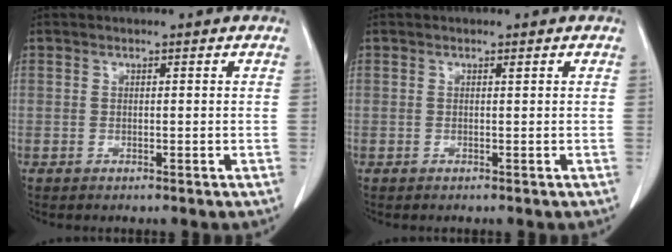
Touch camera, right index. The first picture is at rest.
{"total": 0.0}